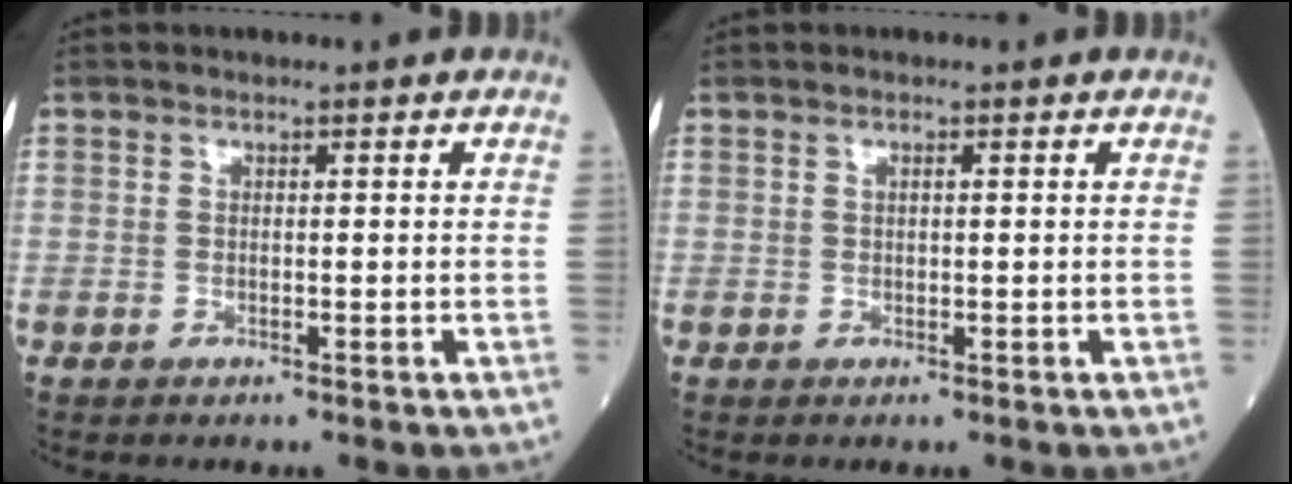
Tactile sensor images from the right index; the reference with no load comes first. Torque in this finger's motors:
{"motor_torque": [-0.30, -0.06, -0.07, -0.01]}